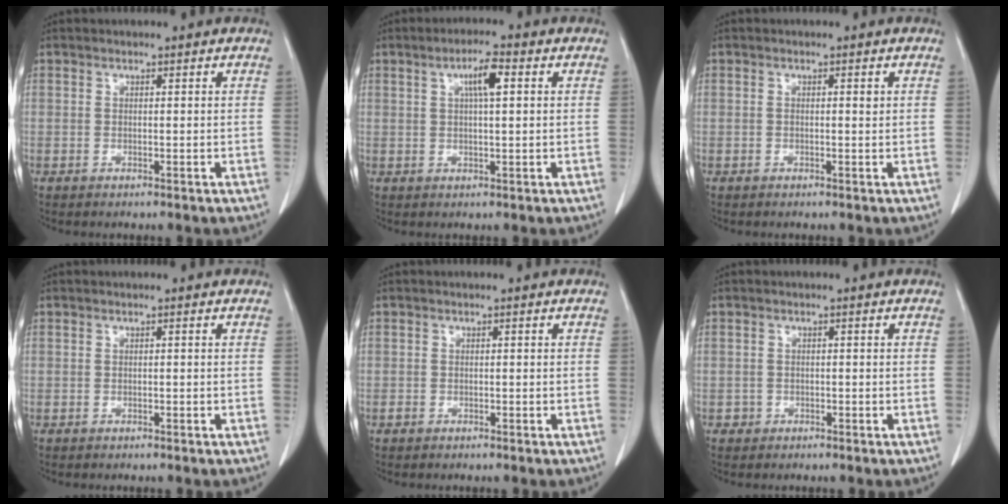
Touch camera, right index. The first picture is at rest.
{"total": 4.7, "force": [1.5, 0.8, 4.4], "torque": [-0.078, 0.007, 0.025]}
{"total": 1.0, "force": [0.1, 0.3, 0.9], "torque": [-0.015, 0.000, 0.001]}
{"total": 0.0}
{"total": 0.7, "force": [-0.4, 0.5, 0.2], "torque": [0.002, 0.002, -0.010]}
{"total": 1.2, "force": [-0.6, 1.1, -0.1], "torque": [0.004, 0.006, -0.015]}